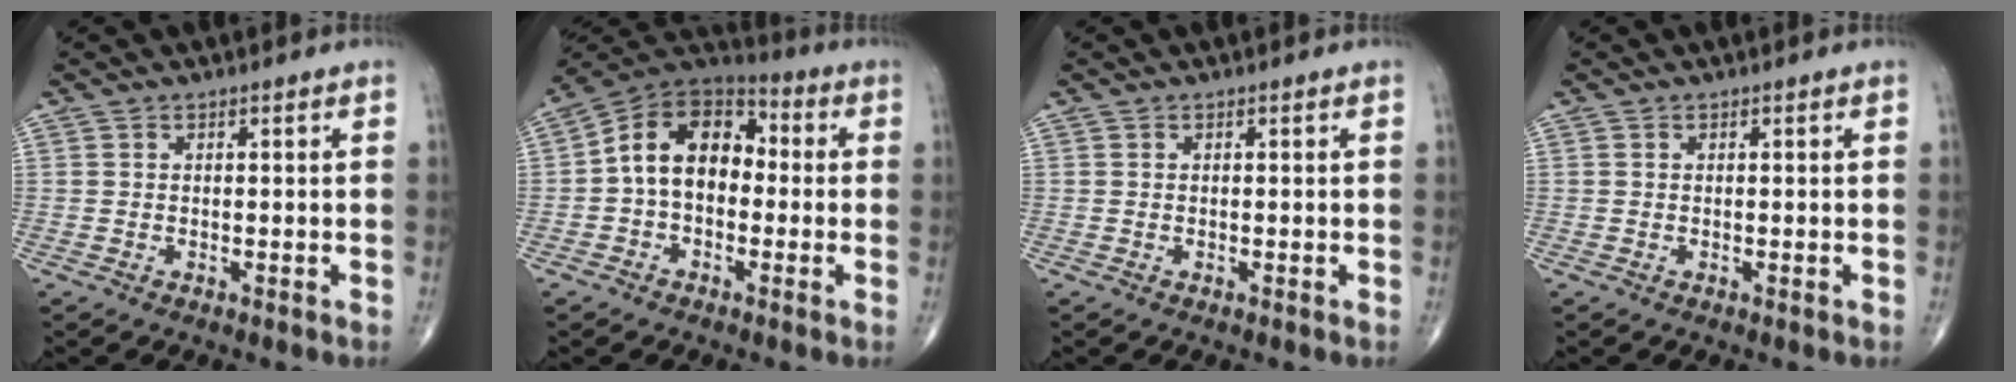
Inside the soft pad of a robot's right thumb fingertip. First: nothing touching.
{"total": 13.2, "force": [-0.4, 9.2, 9.5], "torque": [-0.129, 0.043, -0.025]}
{"total": 0.0}
{"total": 0.0}